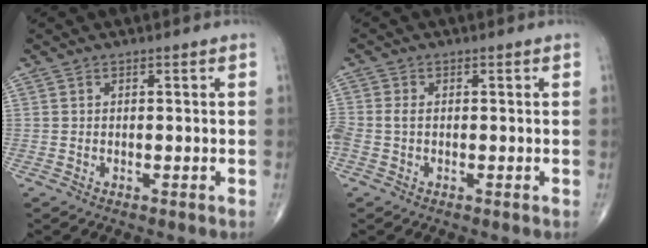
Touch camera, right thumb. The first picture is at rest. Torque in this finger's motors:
{"motor_torque": [0.04, 0.02, 0.44, -0.01, 0.03]}